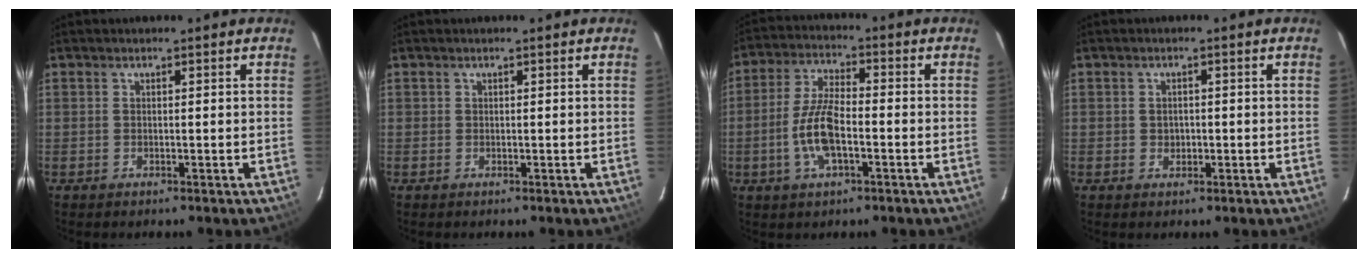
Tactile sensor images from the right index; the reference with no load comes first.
{"total": 0.0}
{"total": 9.2, "force": [-2.7, 3.4, 8.1], "torque": [-0.170, 0.005, -0.054]}
{"total": 1.9, "force": [-0.3, 1.7, 0.7], "torque": [-0.011, 0.004, -0.003]}